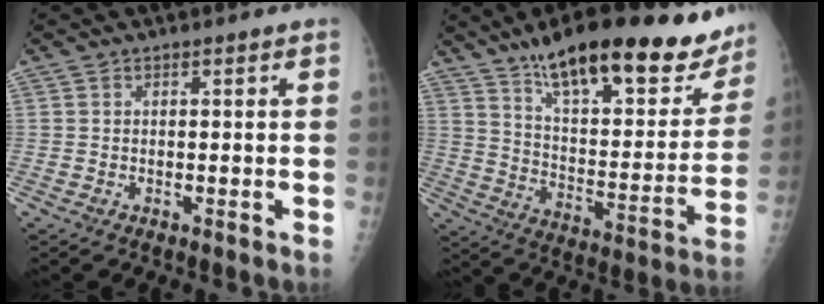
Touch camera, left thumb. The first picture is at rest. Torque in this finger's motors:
{"motor_torque": [0.73, 0.56, 1.42, -1.35, 0.15]}